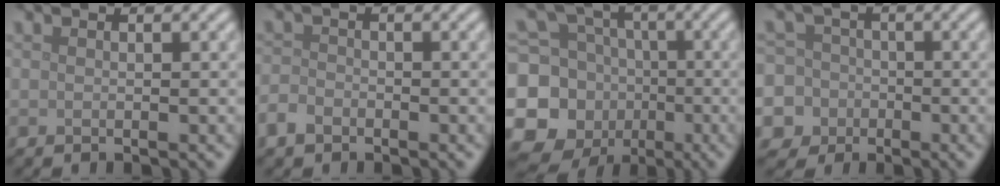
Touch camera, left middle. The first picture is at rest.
{"total": 2.0, "force": [-1.3, 1.3, 0.8], "torque": [-0.012, 0.000, -0.035]}
{"total": 14.3, "force": [-4.1, 12.9, 4.7], "torque": [-0.145, -0.021, -0.090]}
{"total": 9.2, "force": [-3.6, 8.3, 1.6], "torque": [-0.042, -0.003, -0.100]}